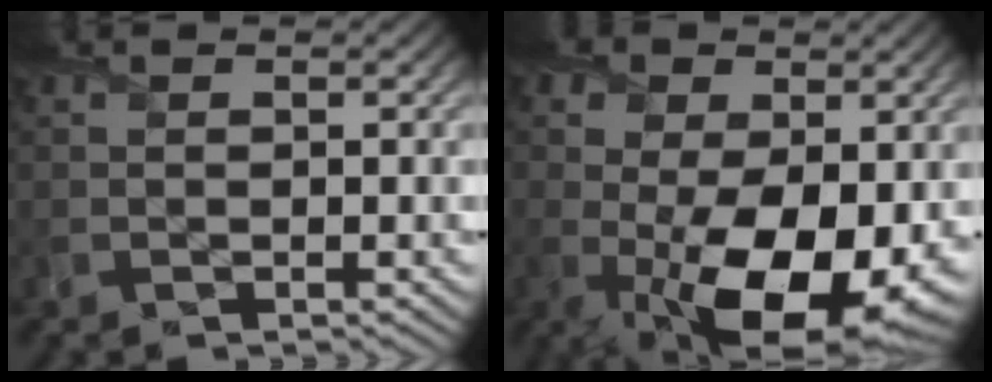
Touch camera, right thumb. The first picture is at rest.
{"total": 15.6, "force": [-2.9, 9.1, 12.4], "torque": [-0.221, -0.058, -0.019]}